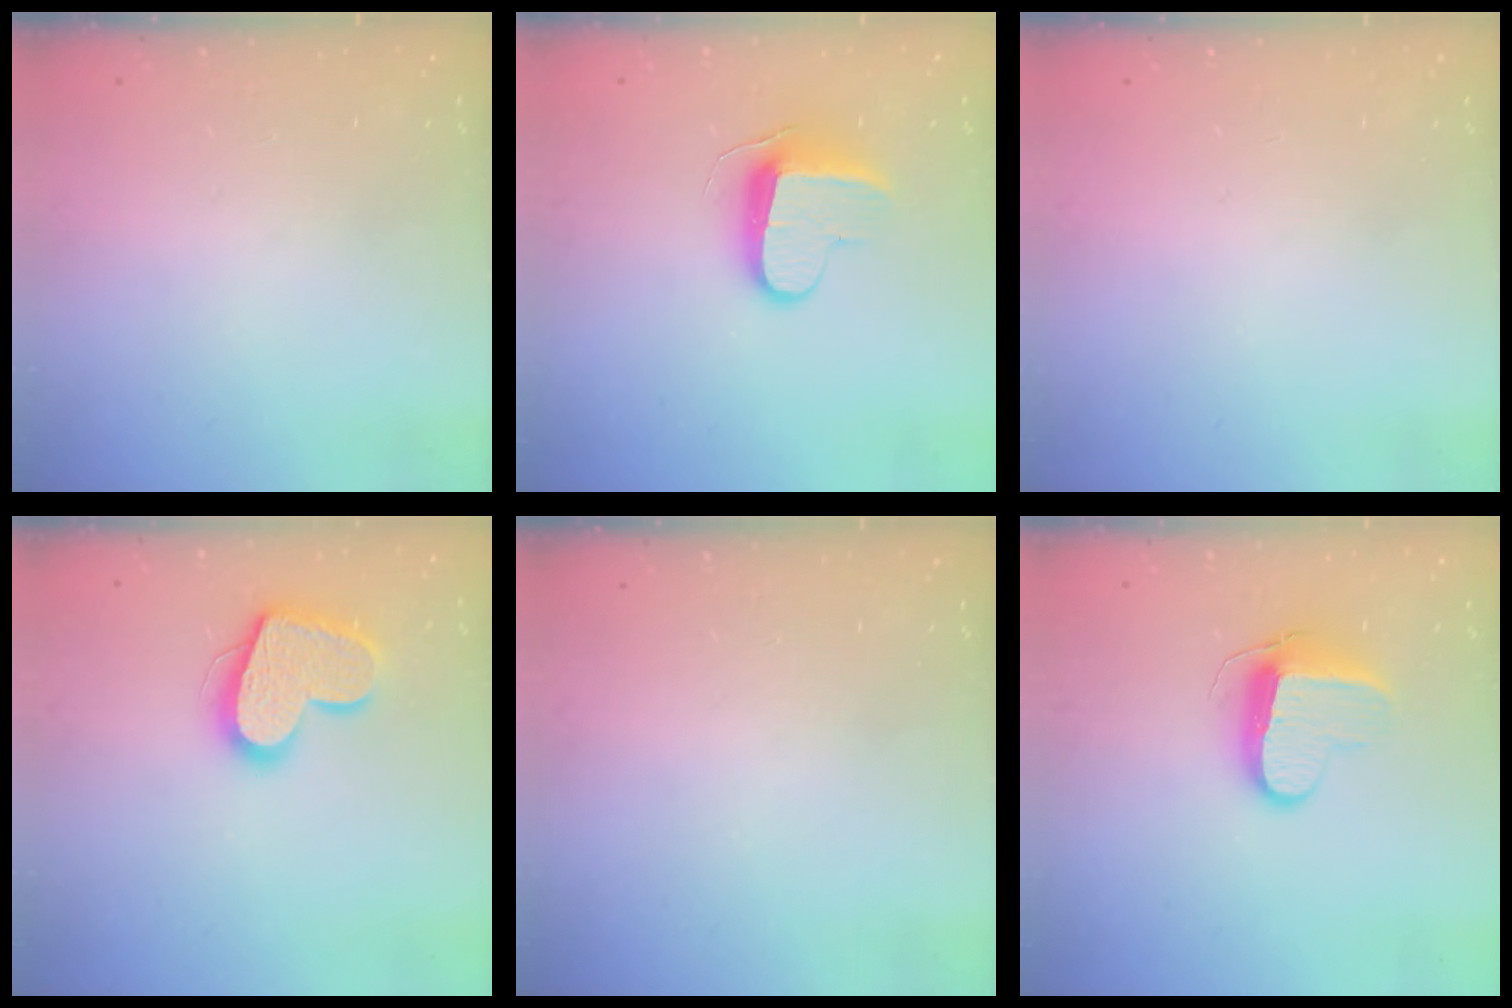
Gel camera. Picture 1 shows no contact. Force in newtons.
{"total": 9.2, "press": 9.2, "slide": 0.9}
{"total": 0.0}
{"total": 15.8, "press": 15.7, "slide": 1.4}
{"total": 0.0}
{"total": 10.0, "press": 10.0, "slide": 0.2}